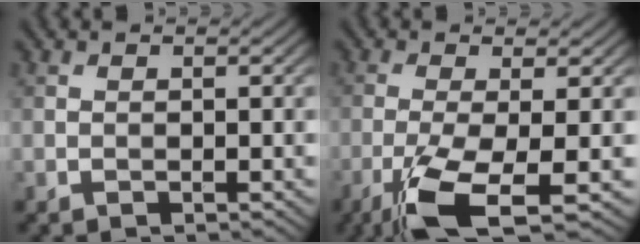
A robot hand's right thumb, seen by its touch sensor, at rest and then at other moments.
{"total": 8.5, "force": [-4.1, 1.9, 7.2], "torque": [-0.138, -0.009, -0.083]}